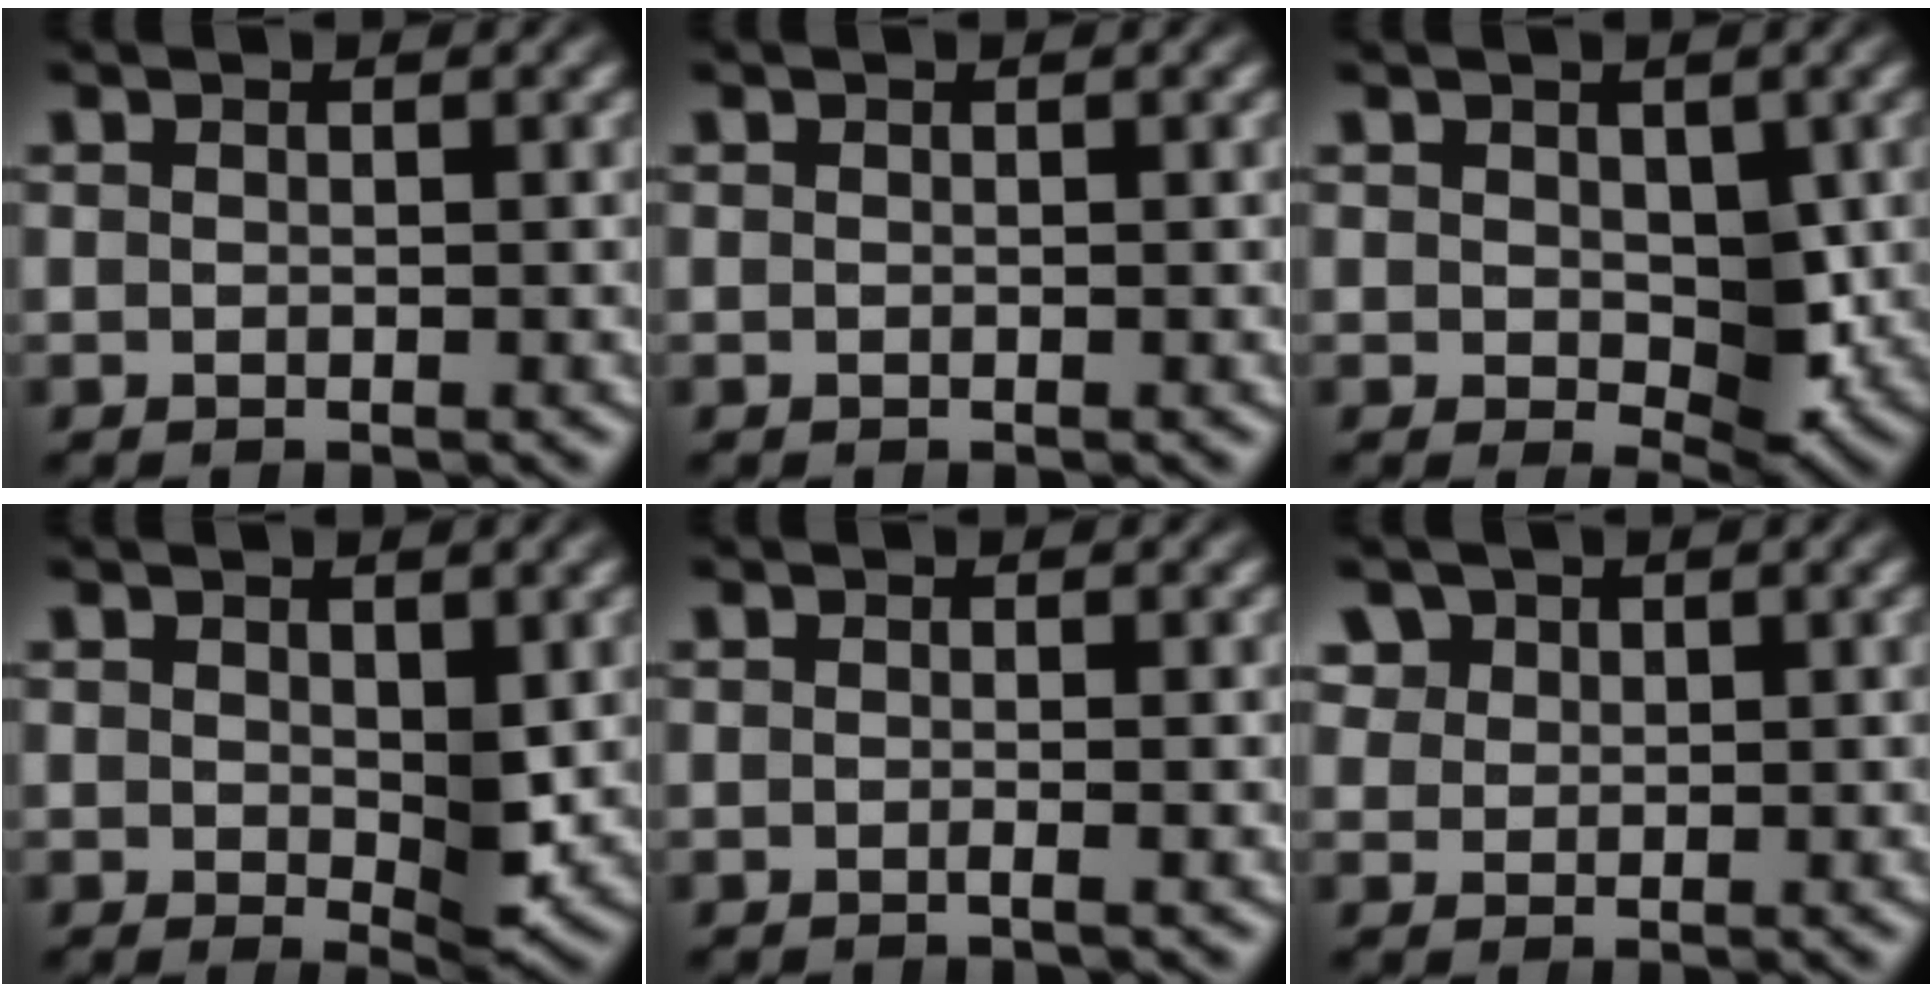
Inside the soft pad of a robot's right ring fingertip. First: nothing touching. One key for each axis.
{"total": 0.0}
{"total": 2.6, "fx": 0.3, "fy": 1.7, "fz": 1.9, "tx": -0.027, "ty": -0.022, "tz": 0.012}
{"total": 1.9, "fx": 0.4, "fy": 0.7, "fz": 1.7, "tx": -0.022, "ty": -0.017, "tz": 0.010}
{"total": 0.7, "fx": -0.5, "fy": 0.1, "fz": 0.5, "tx": -0.016, "ty": 0.000, "tz": -0.011}
{"total": 3.1, "fx": 1.7, "fy": 2.4, "fz": 1.1, "tx": -0.033, "ty": -0.002, "tz": 0.031}